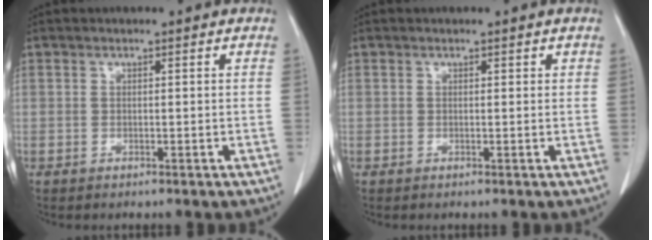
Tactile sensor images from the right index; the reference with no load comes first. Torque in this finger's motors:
{"motor_torque": [-0.12, 0.02, 0.00, -0.01]}